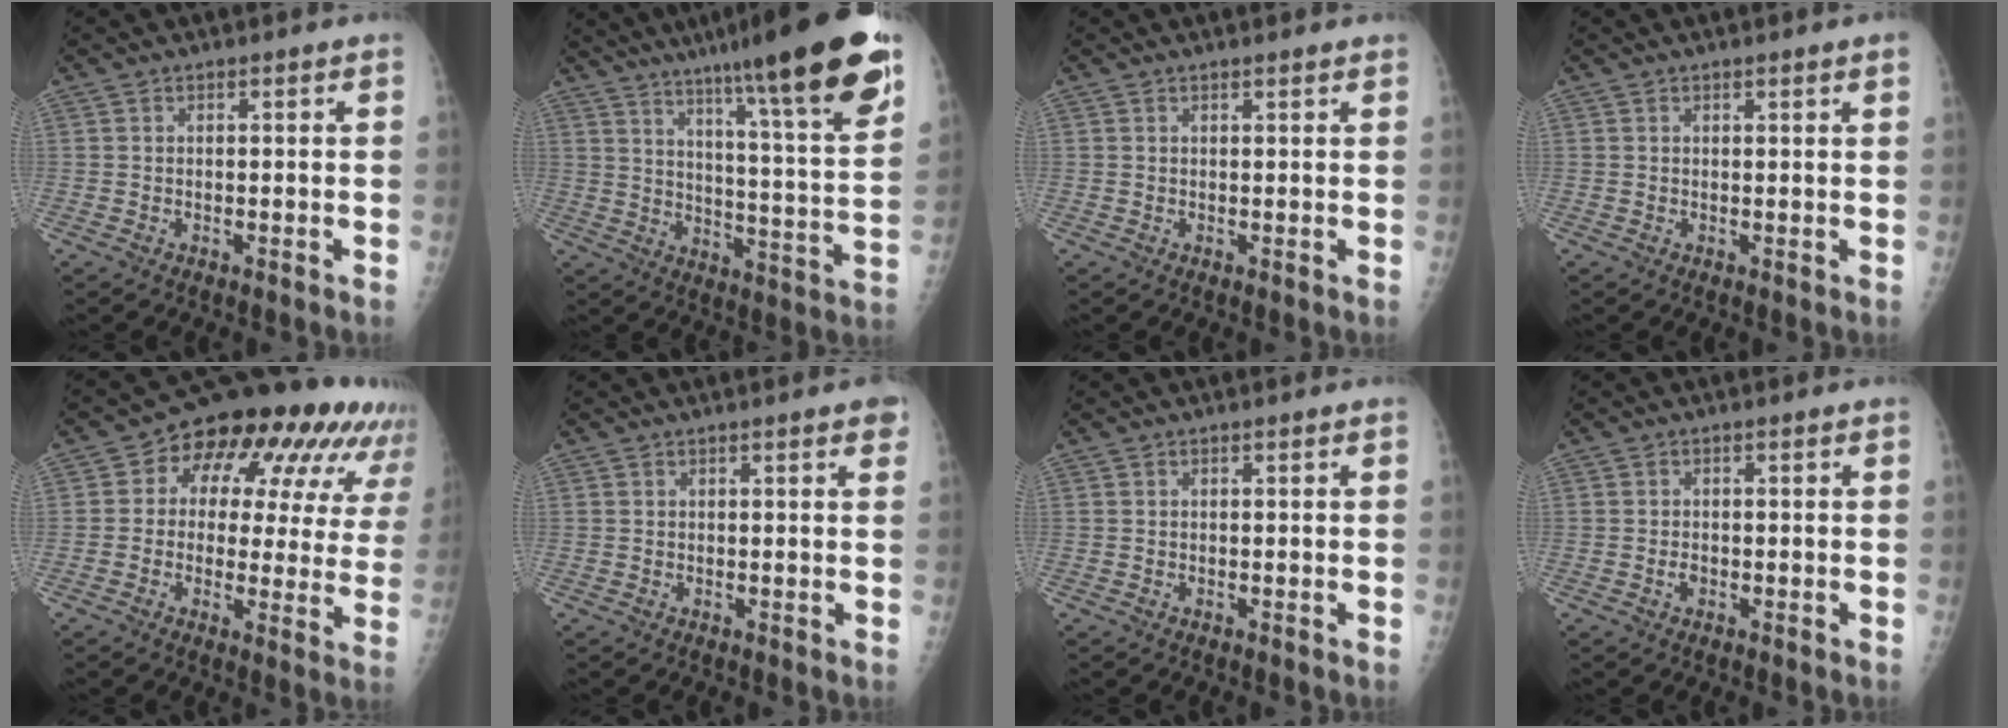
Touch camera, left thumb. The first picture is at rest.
{"total": 23.7, "force": [15.3, 2.1, 18.0], "torque": [-0.250, -0.052, 0.224]}
{"total": 0.9, "force": [0.9, 0.1, 0.3], "torque": [-0.002, 0.000, 0.013]}
{"total": 1.3, "force": [0.9, -0.1, 1.0], "torque": [-0.012, -0.001, 0.011]}
{"total": 20.0, "force": [8.5, 11.2, 14.2], "torque": [-0.149, 0.019, 0.104]}
{"total": 2.3, "force": [1.3, 0.4, 1.8], "torque": [-0.018, 0.000, 0.013]}
{"total": 0.0}
{"total": 1.2, "force": [-0.5, 0.8, 0.7], "torque": [-0.010, 0.002, -0.008]}